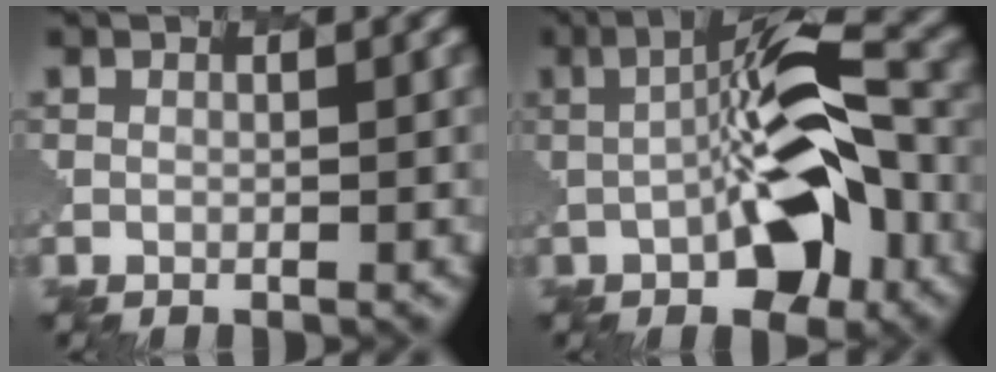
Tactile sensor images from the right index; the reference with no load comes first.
{"total": 8.7, "force": [-2.2, 2.9, 7.9], "torque": [-0.158, 0.006, -0.061]}